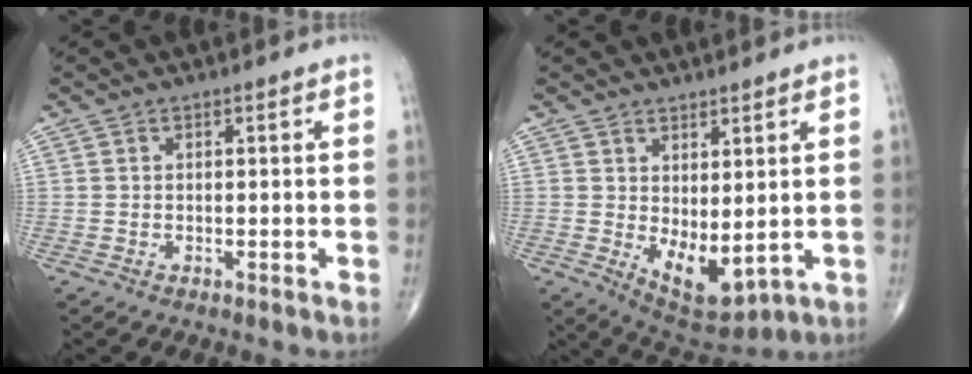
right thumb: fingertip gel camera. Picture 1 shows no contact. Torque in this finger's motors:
{"motor_torque": [0.60, 1.63, 0.23, -0.39, 0.23]}